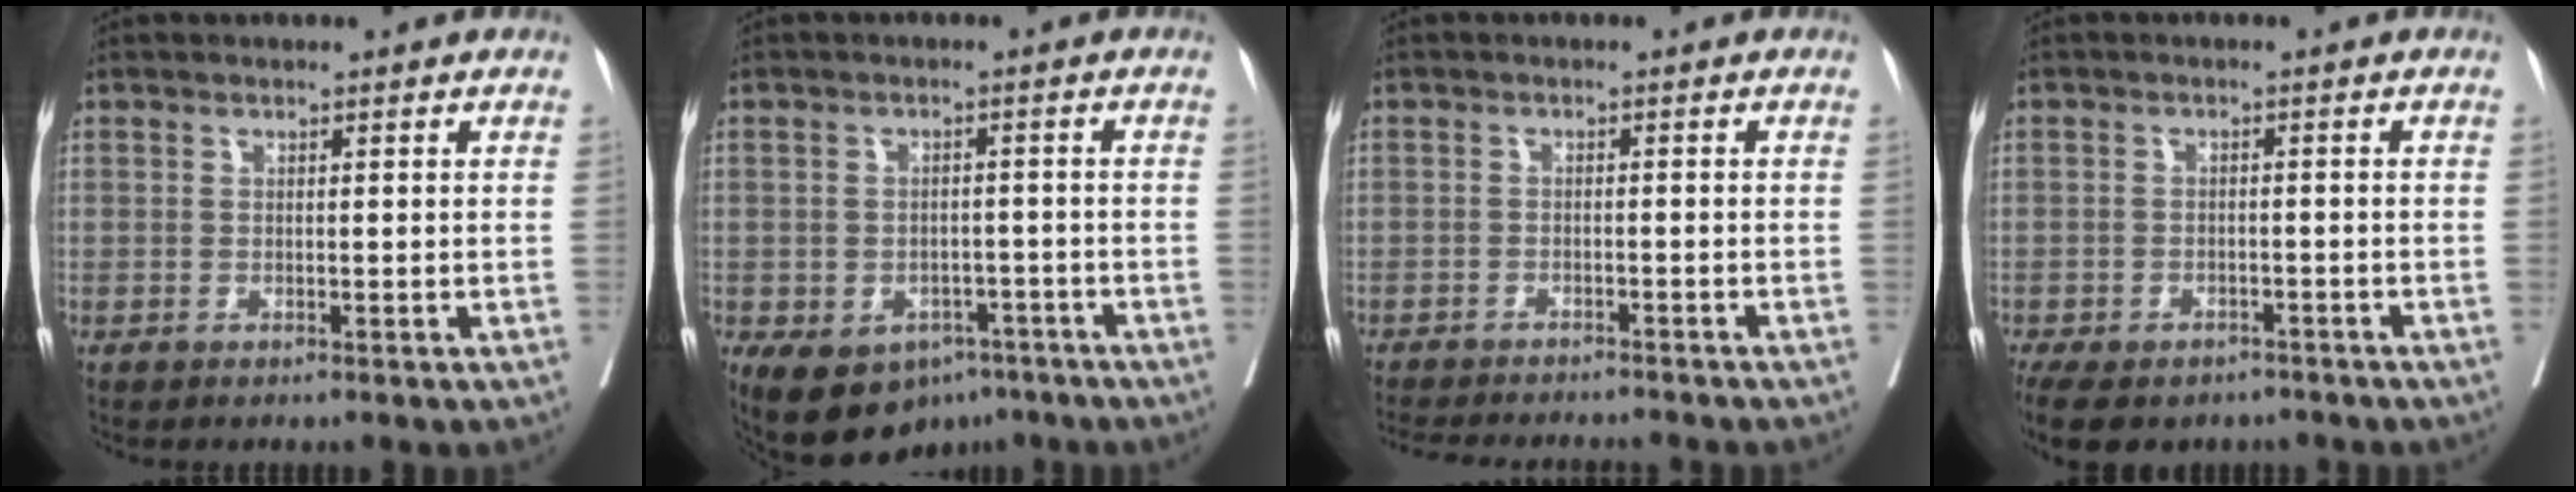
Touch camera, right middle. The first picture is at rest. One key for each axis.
{"total": 11.5, "fx": -6.9, "fy": 7.3, "fz": 5.6, "tx": -0.102, "ty": 0.011, "tz": -0.095}
{"total": 14.4, "fx": -13.2, "fy": 1.7, "fz": 5.4, "tx": -0.101, "ty": -0.025, "tz": -0.173}
{"total": 14.7, "fx": -10.5, "fy": 7.8, "fz": 6.6, "tx": -0.180, "ty": -0.022, "tz": -0.136}